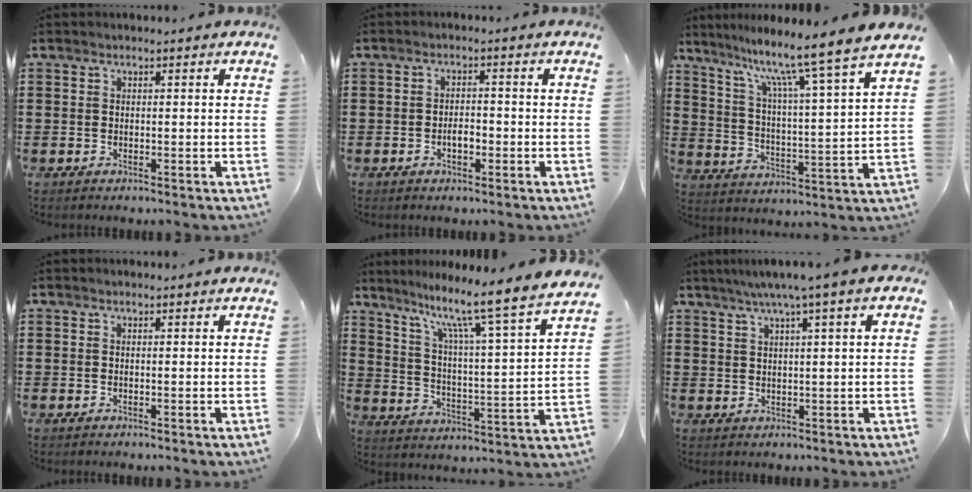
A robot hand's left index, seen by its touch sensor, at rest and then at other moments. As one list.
[{"total": 2.5, "force": [-0.8, 1.2, 2.0], "torque": [-0.039, 0.005, -0.015]}, {"total": 9.5, "force": [7.9, -1.8, 5.0], "torque": [-0.118, -0.060, 0.120]}, {"total": 0.0}, {"total": 9.5, "force": [7.8, -1.1, 5.3], "torque": [-0.117, -0.070, 0.116]}, {"total": 3.9, "force": [2.0, 0.1, 3.3], "torque": [-0.068, 0.003, 0.033]}]